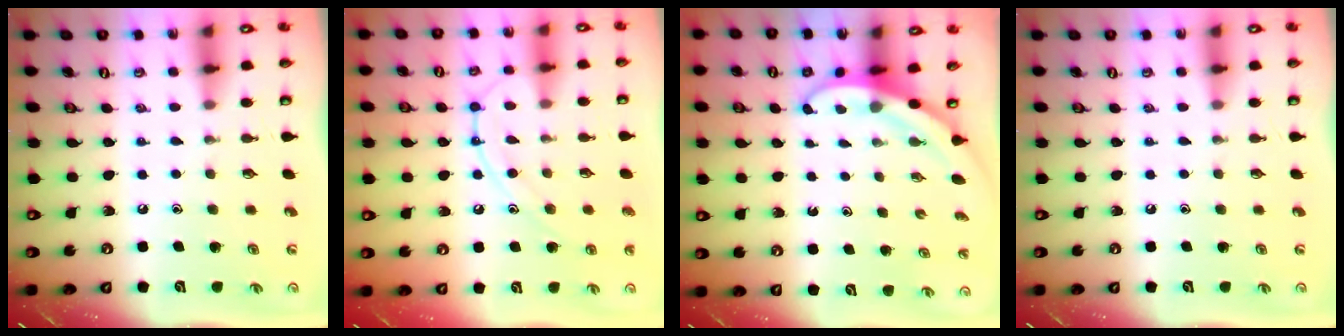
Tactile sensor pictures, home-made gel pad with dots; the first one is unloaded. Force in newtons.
{"total": 11.5, "press": 11.5, "slide": 0.5}
{"total": 3.1, "press": 3.1, "slide": 0.1}
{"total": 0.0}